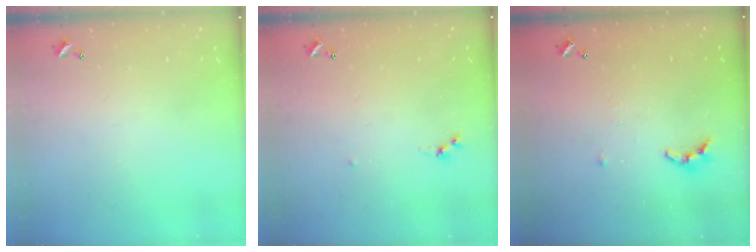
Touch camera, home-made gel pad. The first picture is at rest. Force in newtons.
{"total": 6.0, "press": 6.0, "slide": 0.7}
{"total": 5.8, "press": 5.8, "slide": 0.1}